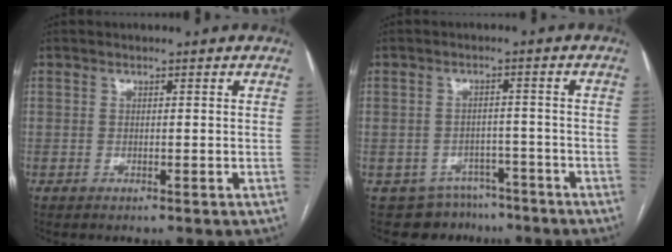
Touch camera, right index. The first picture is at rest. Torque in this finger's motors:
{"motor_torque": [-0.35, -0.19, -0.08, -0.05]}